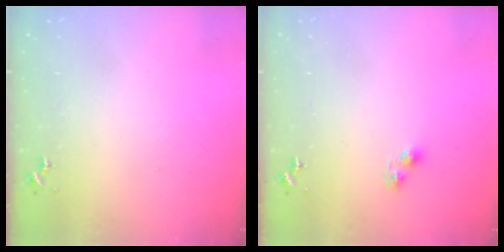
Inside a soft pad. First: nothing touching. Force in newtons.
{"total": 2.6, "press": 2.5, "slide": 0.4}